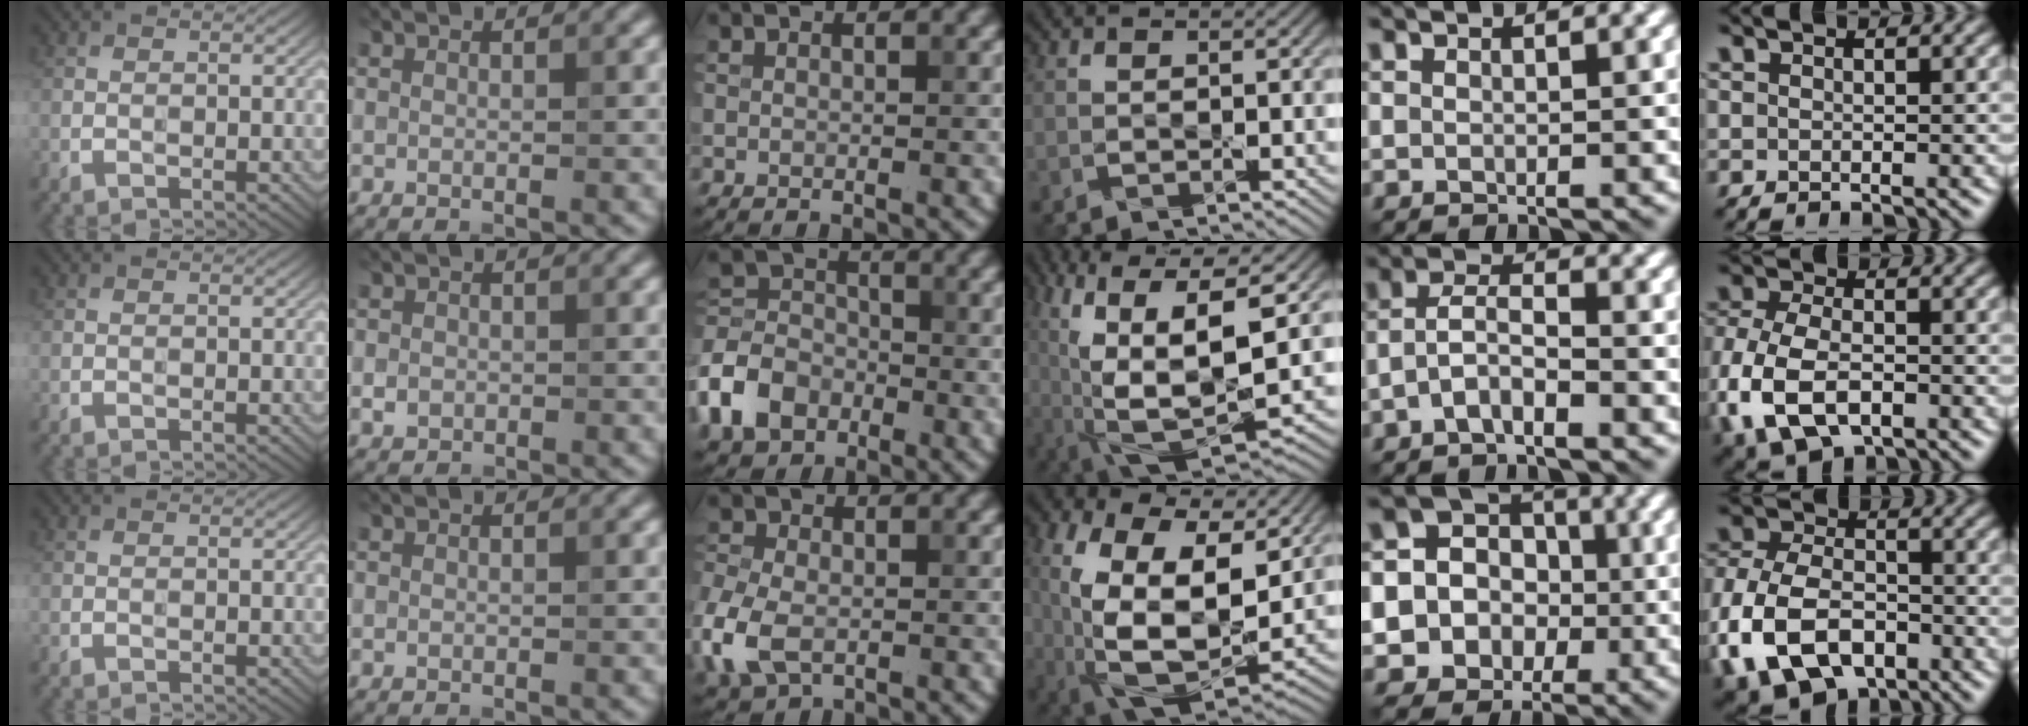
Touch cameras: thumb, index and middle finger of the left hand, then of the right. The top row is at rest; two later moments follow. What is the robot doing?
{"motion": "wipe", "object": "plastic plate"}